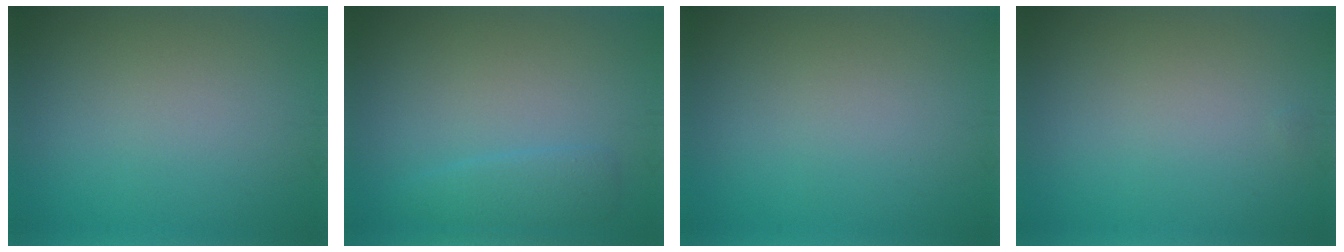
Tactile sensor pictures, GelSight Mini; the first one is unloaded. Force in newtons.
{"total": 1.9, "press": 1.9, "slide": 0.2}
{"total": 0.0}
{"total": 0.0}